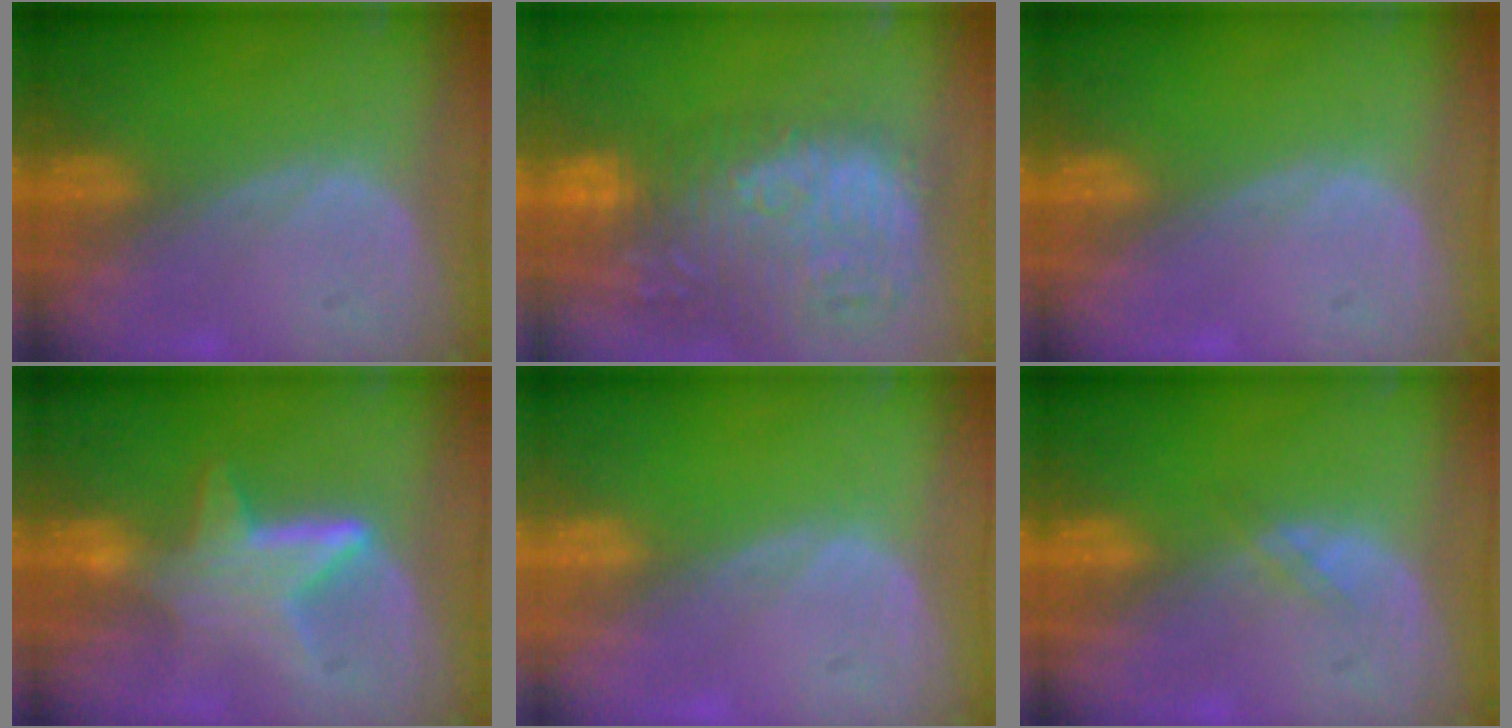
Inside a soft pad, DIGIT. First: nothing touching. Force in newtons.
{"total": 15.3, "press": 13.0, "slide": 8.1}
{"total": 0.0}
{"total": 6.7, "press": 6.1, "slide": 2.8}
{"total": 0.0}
{"total": 1.0, "press": 1.0, "slide": 0.2}